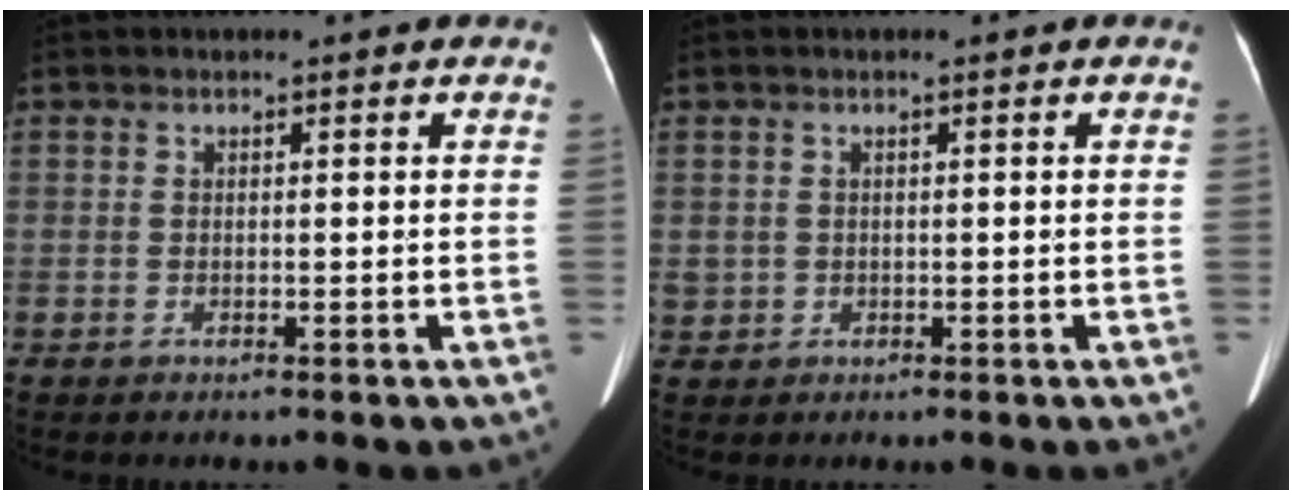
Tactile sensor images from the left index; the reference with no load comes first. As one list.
[{"total": 1.7, "force": [0.1, 1.7, 0.3], "torque": [-0.001, 0.008, 0.009]}]